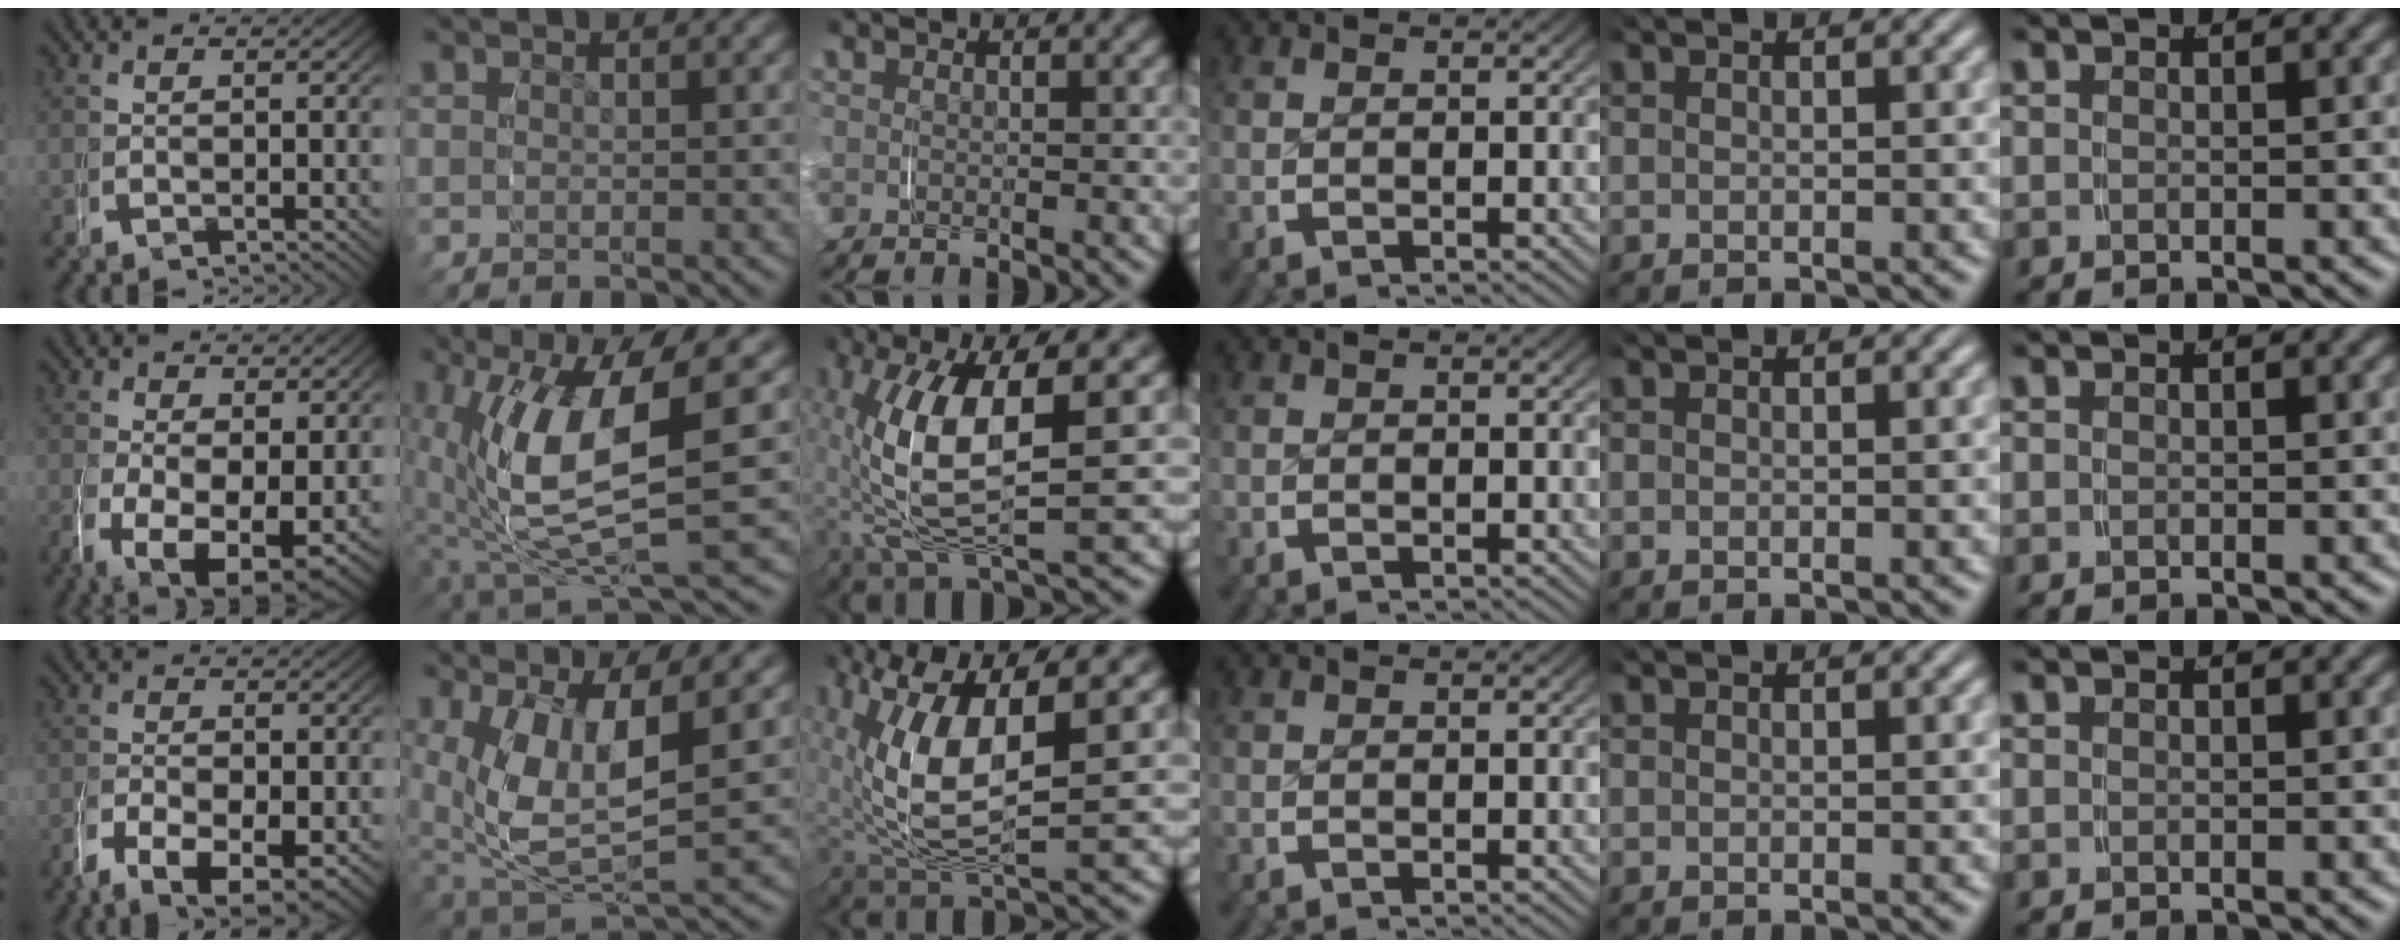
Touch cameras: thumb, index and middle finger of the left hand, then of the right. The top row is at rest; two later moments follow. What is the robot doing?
{"motion": "grasp_and_lifting", "object": "shoes"}